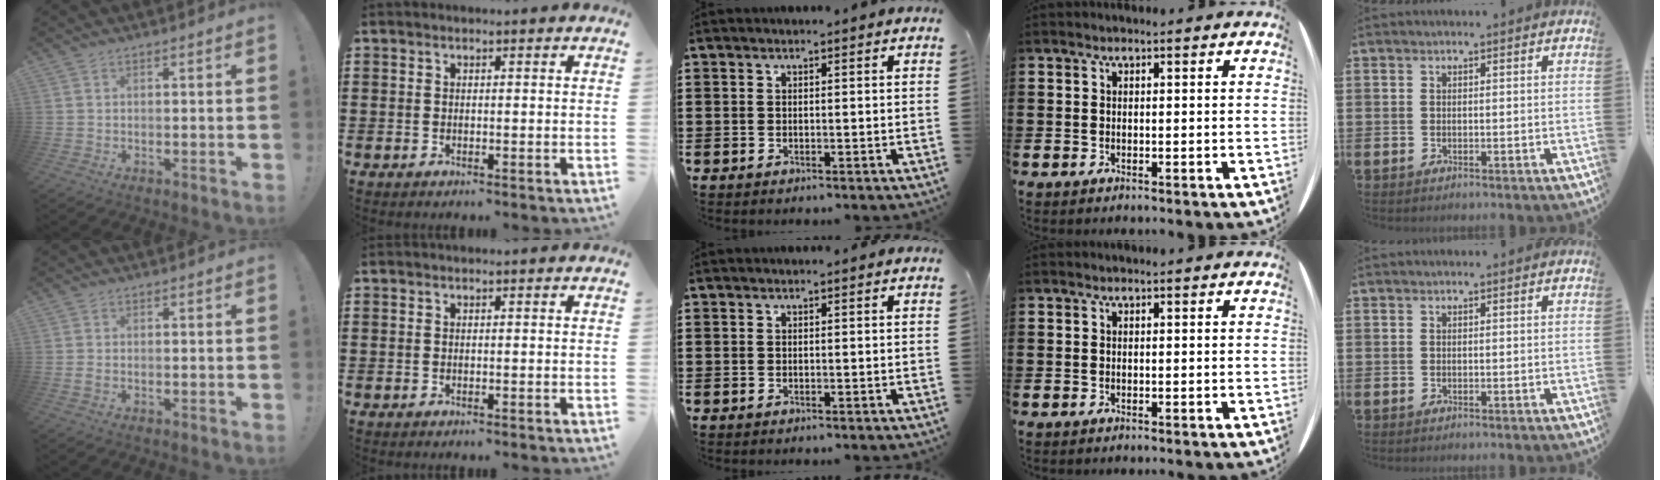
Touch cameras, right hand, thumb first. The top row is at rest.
{"thumb": {"total": 0.8, "force": [-0.2, 0.5, 0.6], "torque": [-0.012, 0.001, -0.004]}}